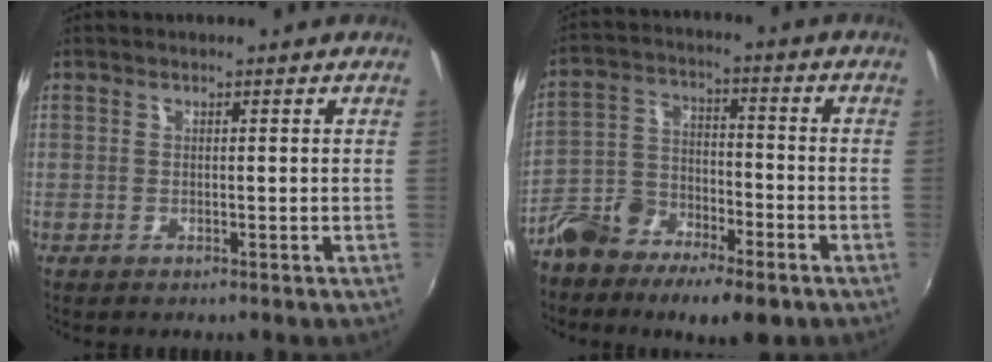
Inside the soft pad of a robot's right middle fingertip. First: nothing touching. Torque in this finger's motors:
{"motor_torque": [1.07, -1.07, 0.14, 0.07]}